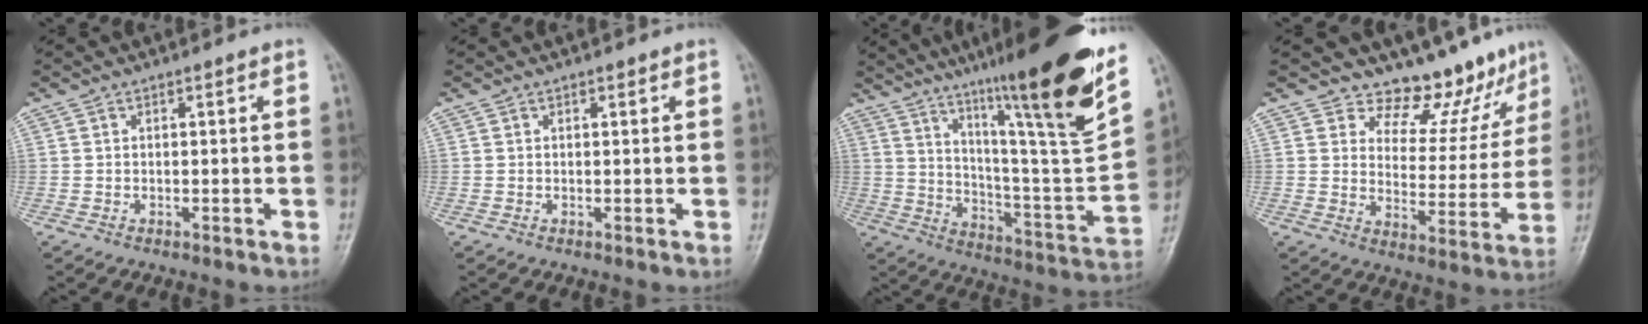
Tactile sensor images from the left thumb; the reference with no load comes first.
{"total": 0.8, "force": [0.5, 0.4, 0.4], "torque": [-0.003, -0.002, 0.005]}
{"total": 28.8, "force": [18.2, 3.1, 22.1], "torque": [-0.320, -0.073, 0.292]}
{"total": 11.4, "force": [10.1, 4.9, 2.2], "torque": [0.014, -0.091, 0.135]}